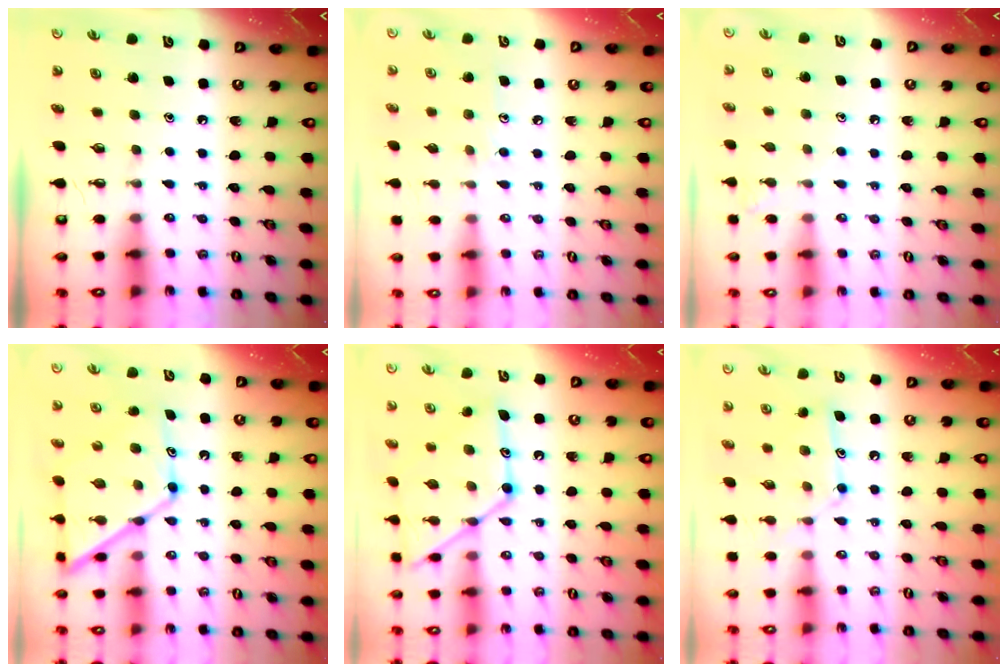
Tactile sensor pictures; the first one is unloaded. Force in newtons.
{"total": 5.4, "press": 5.4, "slide": 0.5}
{"total": 4.9, "press": 4.8, "slide": 0.5}
{"total": 14.6, "press": 14.6, "slide": 1.0}
{"total": 18.0, "press": 17.9, "slide": 1.5}
{"total": 12.0, "press": 12.0, "slide": 0.7}